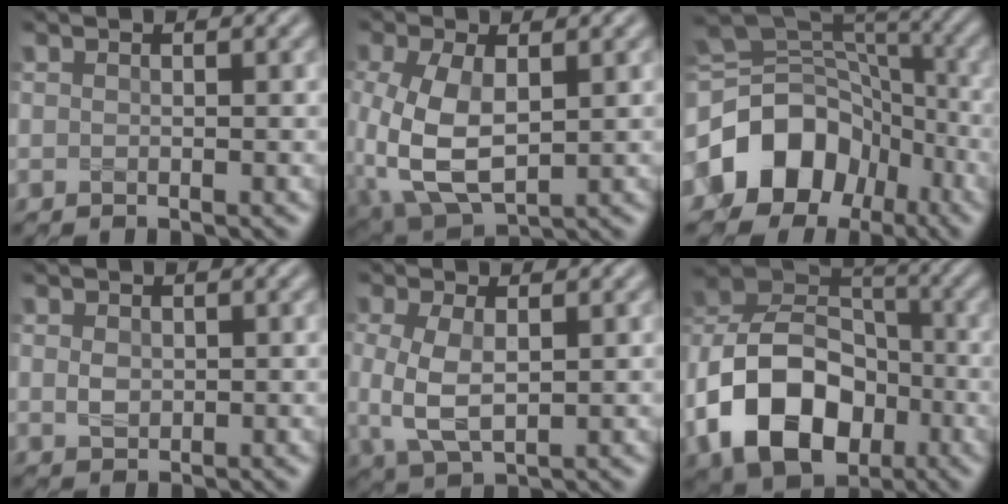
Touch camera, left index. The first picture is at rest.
{"total": 7.4, "force": [-0.1, 4.0, 6.2], "torque": [-0.150, -0.009, 0.006]}
{"total": 11.8, "force": [-4.4, 9.1, 6.0], "torque": [-0.120, -0.004, -0.082]}
{"total": 1.5, "force": [0.3, 1.1, 0.9], "torque": [-0.020, 0.000, 0.006]}
{"total": 4.6, "force": [0.2, 2.3, 4.0], "torque": [-0.096, -0.003, 0.006]}
{"total": 12.5, "force": [-4.5, 8.9, 7.6], "torque": [-0.153, 0.002, -0.096]}